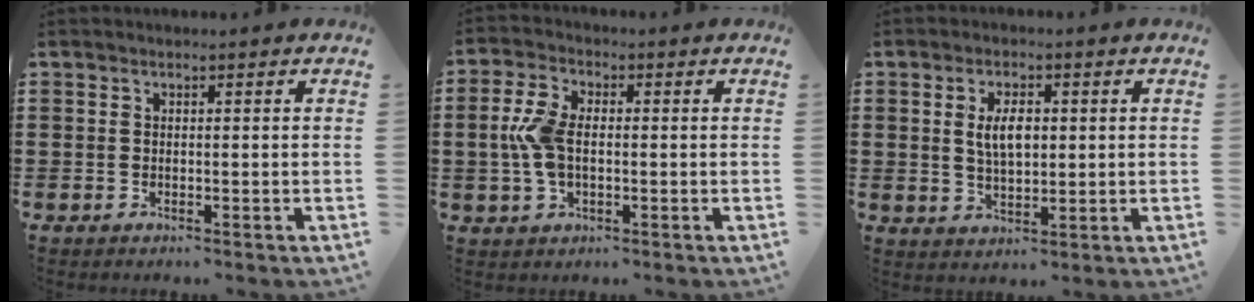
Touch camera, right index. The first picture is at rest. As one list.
[{"total": 6.4, "force": [-0.1, 3.6, 5.3], "torque": [-0.138, -0.001, -0.012]}, {"total": 4.9, "force": [0.7, 2.2, 4.3], "torque": [-0.079, 0.004, 0.009]}]